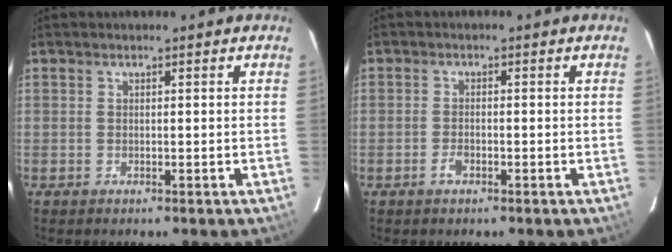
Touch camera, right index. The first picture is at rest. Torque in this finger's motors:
{"motor_torque": [0.26, 0.08, 0.01, 0.02]}